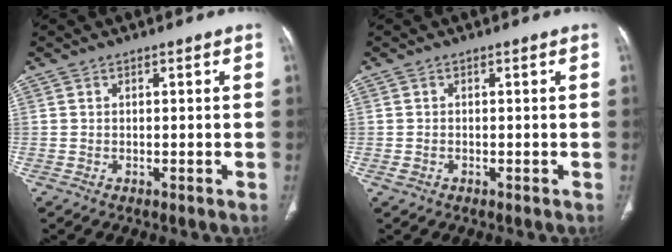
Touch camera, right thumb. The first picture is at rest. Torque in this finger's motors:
{"motor_torque": [0.32, -0.01, -0.37, 0.00, 0.09]}